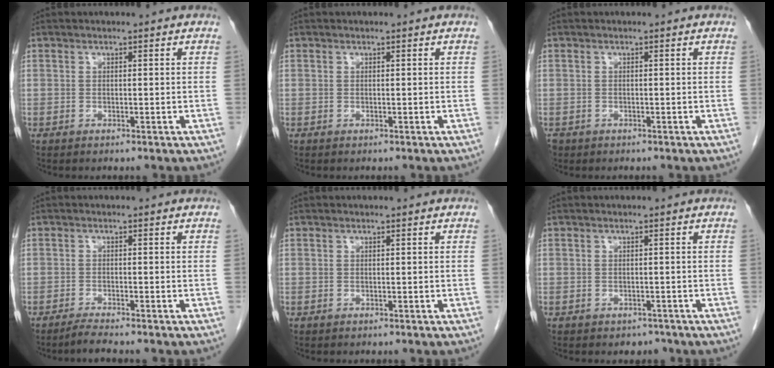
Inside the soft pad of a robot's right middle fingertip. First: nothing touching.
{"total": 0.0}
{"total": 1.2, "force": [-0.8, 0.9, 0.2], "torque": [-0.012, 0.001, -0.012]}
{"total": 2.2, "force": [-1.9, -0.5, 0.8], "torque": [-0.024, -0.007, -0.038]}
{"total": 0.0}
{"total": 1.5, "force": [-1.1, 1.0, 0.1], "torque": [0.000, 0.003, -0.014]}